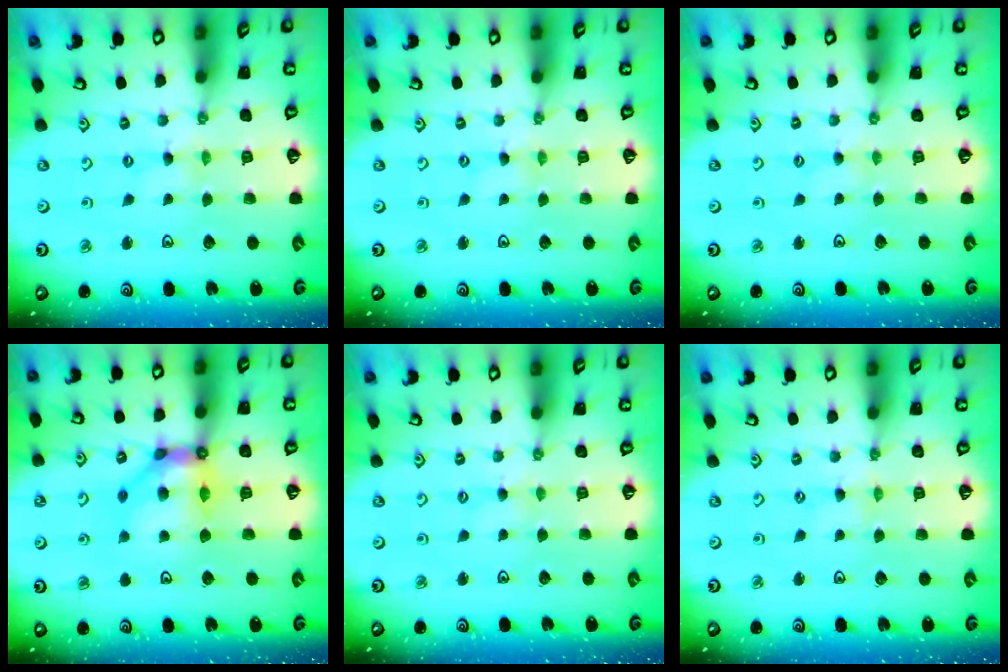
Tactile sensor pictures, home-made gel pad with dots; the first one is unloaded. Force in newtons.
{"total": 0.0}
{"total": 1.5, "press": 1.4, "slide": 0.3}
{"total": 11.5, "press": 11.4, "slide": 1.6}
{"total": 1.5, "press": 1.4, "slide": 0.3}
{"total": 0.7, "press": 0.6, "slide": 0.3}